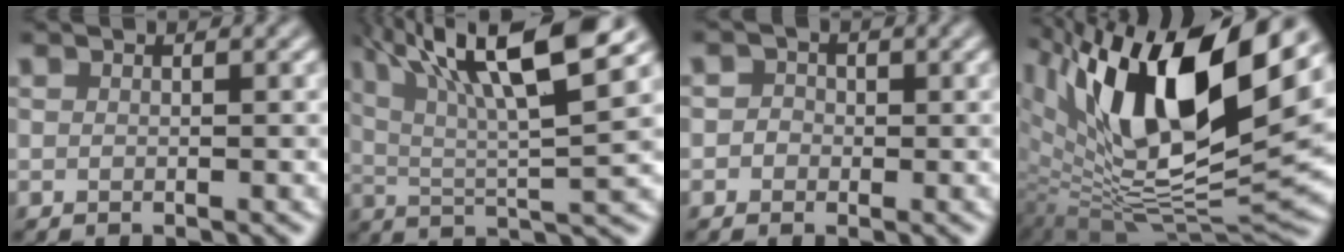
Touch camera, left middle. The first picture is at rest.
{"total": 11.7, "force": [5.7, 2.7, 9.9], "torque": [-0.157, 0.016, 0.095]}
{"total": 1.9, "force": [0.1, 1.8, 0.5], "torque": [0.017, 0.007, -0.023]}
{"total": 16.4, "force": [6.7, 6.0, 13.6], "torque": [-0.233, -0.002, 0.118]}